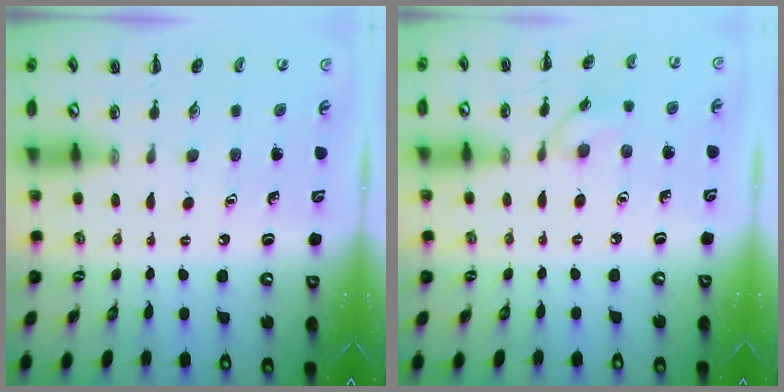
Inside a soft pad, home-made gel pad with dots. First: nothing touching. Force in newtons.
{"total": 5.5, "press": 5.2, "slide": 1.7}